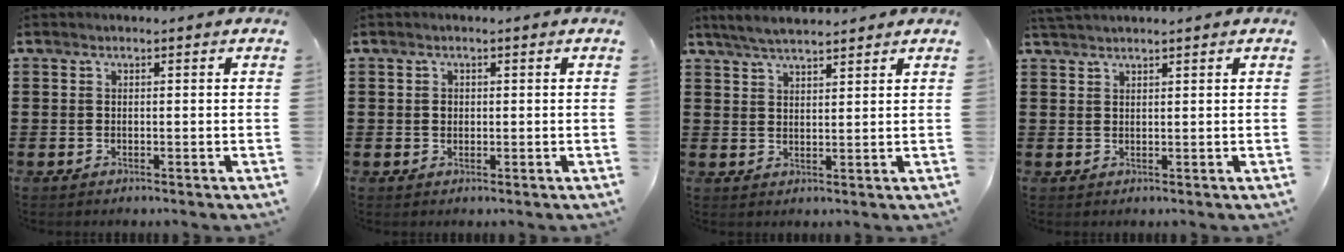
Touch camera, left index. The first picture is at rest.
{"total": 1.0, "force": [0.2, 0.8, 0.6], "torque": [-0.014, 0.003, 0.005]}
{"total": 3.7, "force": [3.5, 0.3, 1.4], "torque": [-0.036, -0.002, 0.065]}
{"total": 1.5, "force": [1.5, -0.1, 0.4], "torque": [-0.011, 0.000, 0.029]}